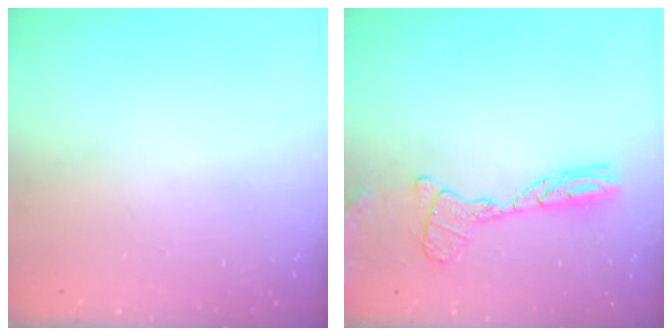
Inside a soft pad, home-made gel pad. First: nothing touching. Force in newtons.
{"total": 12.1, "press": 12.0, "slide": 0.9}